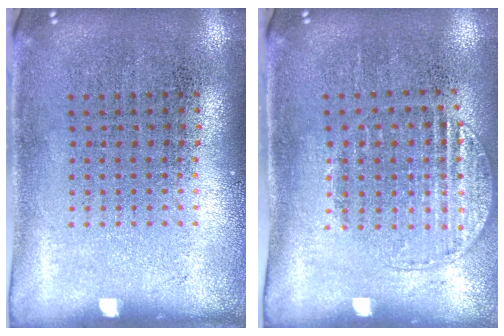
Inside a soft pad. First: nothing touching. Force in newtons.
{"total": 1.3, "press": 1.1, "slide": 0.7}